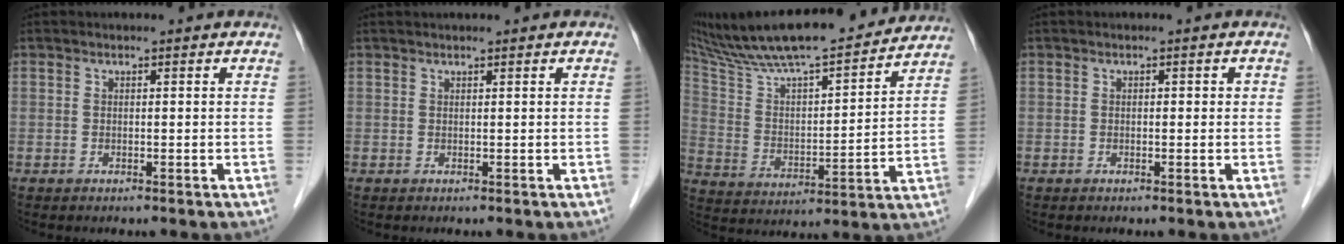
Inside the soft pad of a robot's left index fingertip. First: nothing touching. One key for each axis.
{"total": 1.5, "fx": 1.2, "fy": 0.1, "fz": 0.9, "tx": -0.008, "ty": 0.023, "tz": 0.019}
{"total": 25.0, "fx": 22.1, "fy": 3.0, "fz": 11.3, "tx": -0.198, "ty": 0.018, "tz": 0.345}
{"total": 1.0, "fx": 0.1, "fy": 0.6, "fz": 0.8, "tx": -0.012, "ty": 0.010, "tz": 0.001}